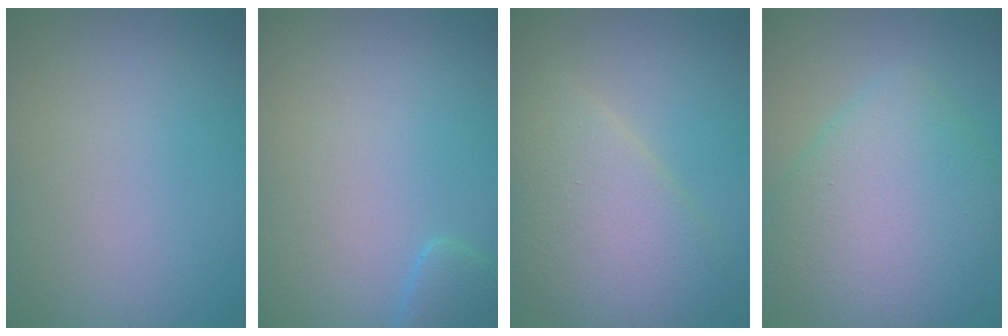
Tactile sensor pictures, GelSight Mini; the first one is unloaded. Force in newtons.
{"total": 2.1, "press": 2.1, "slide": 0.2}
{"total": 6.3, "press": 6.3, "slide": 0.4}
{"total": 7.5, "press": 7.5, "slide": 0.3}